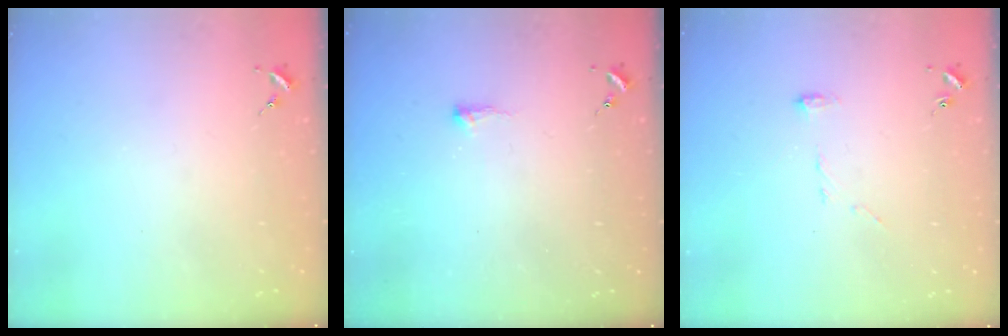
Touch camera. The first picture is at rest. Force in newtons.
{"total": 3.4, "press": 3.3, "slide": 0.7}
{"total": 5.5, "press": 5.5, "slide": 0.6}